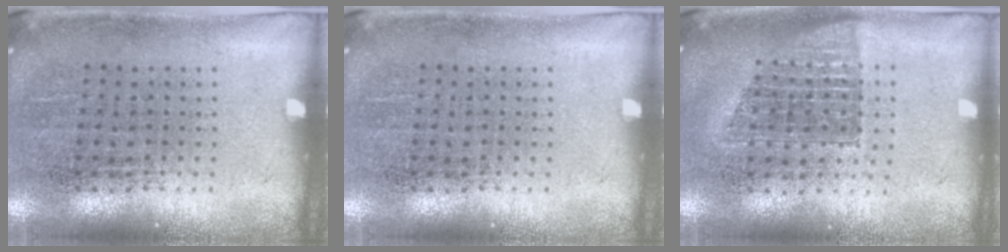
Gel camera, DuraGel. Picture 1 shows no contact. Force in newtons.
{"total": 0.0}
{"total": 1.2, "press": 1.1, "slide": 0.6}